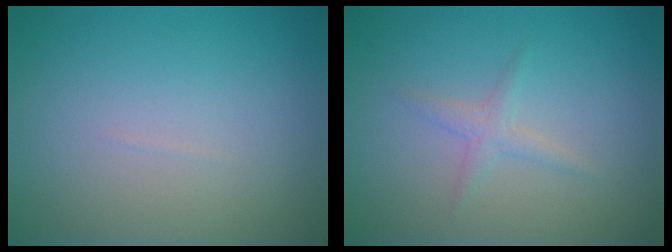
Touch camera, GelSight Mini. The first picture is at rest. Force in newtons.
{"total": 1.2, "press": 1.2, "slide": 0.0}